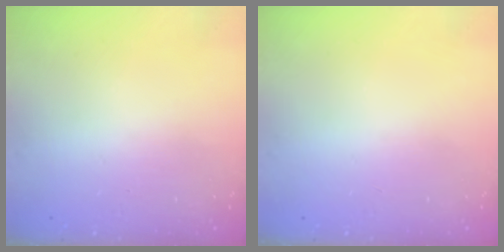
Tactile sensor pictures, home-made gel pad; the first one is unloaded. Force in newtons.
{"total": 0.0}